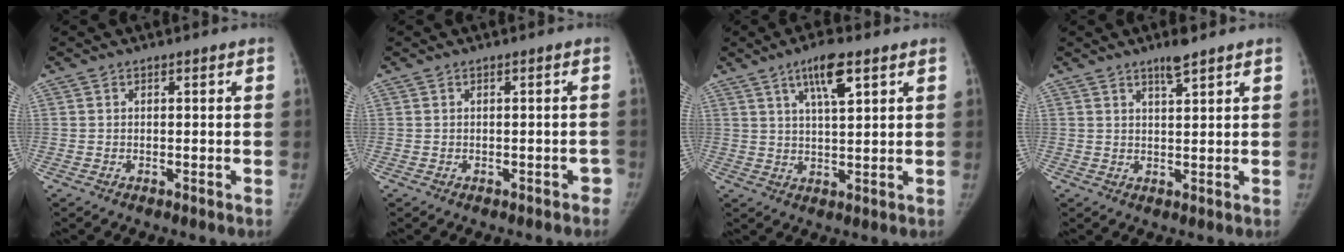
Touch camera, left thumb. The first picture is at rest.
{"total": 1.5, "force": [-0.9, 1.0, 0.7], "torque": [0.000, 0.018, -0.008]}
{"total": 7.5, "force": [4.1, 1.8, 6.1], "torque": [-0.103, -0.018, 0.073]}
{"total": 3.6, "force": [2.6, 0.4, 2.4], "torque": [-0.040, -0.016, 0.048]}